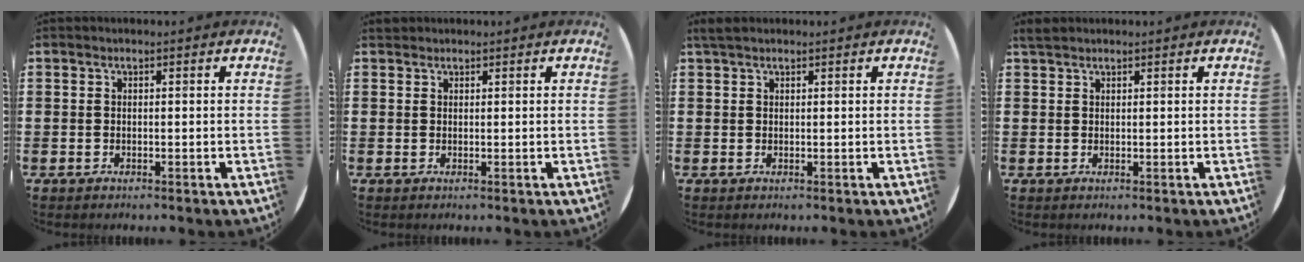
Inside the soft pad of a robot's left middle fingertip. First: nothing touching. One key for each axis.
{"total": 0.6, "fx": 0.6, "fy": 0.2, "fz": -0.1, "tx": 0.009, "ty": 0.000, "tz": 0.010}
{"total": 1.2, "fx": 1.0, "fy": 0.3, "fz": 0.6, "tx": -0.013, "ty": 0.003, "tz": 0.019}
{"total": 1.0, "fx": 1.0, "fy": 0.2, "fz": 0.2, "tx": -0.006, "ty": 0.002, "tz": 0.019}